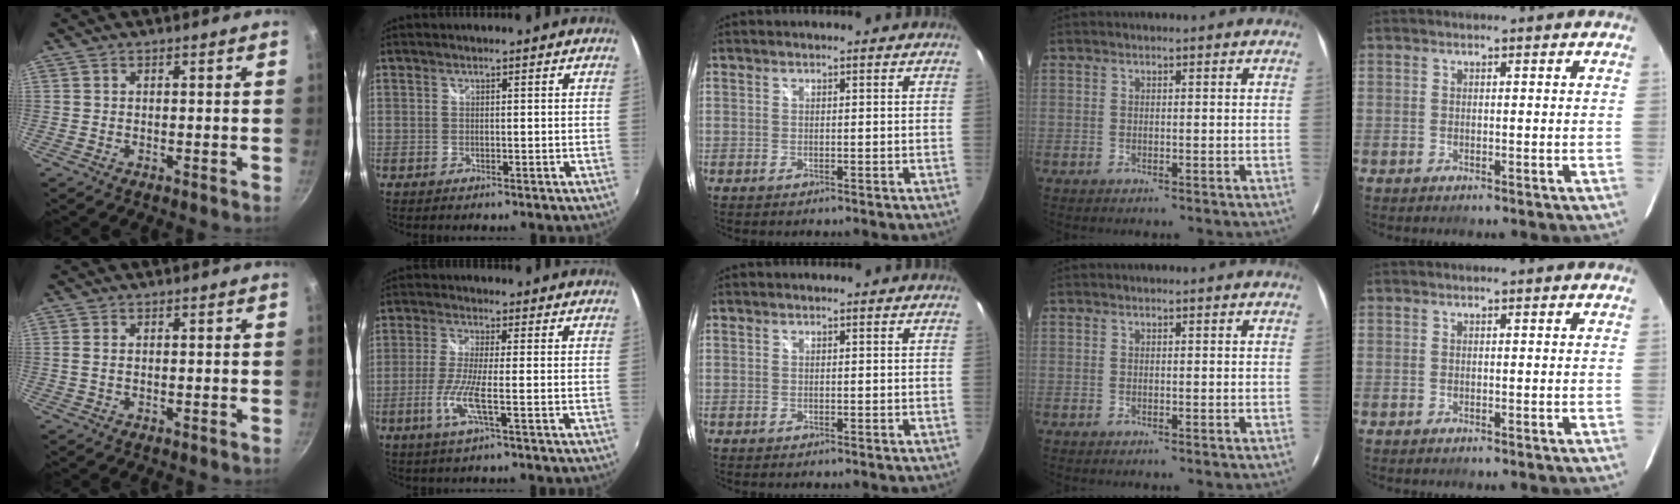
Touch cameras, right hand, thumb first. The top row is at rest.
{"thumb": {"total": 1.0, "force": [0.2, 0.5, 0.9], "torque": [-0.019, 0.000, 0.001]}, "index": {"total": 6.3, "force": [-2.2, -0.2, 5.9], "torque": [-0.131, -0.010, -0.046]}}